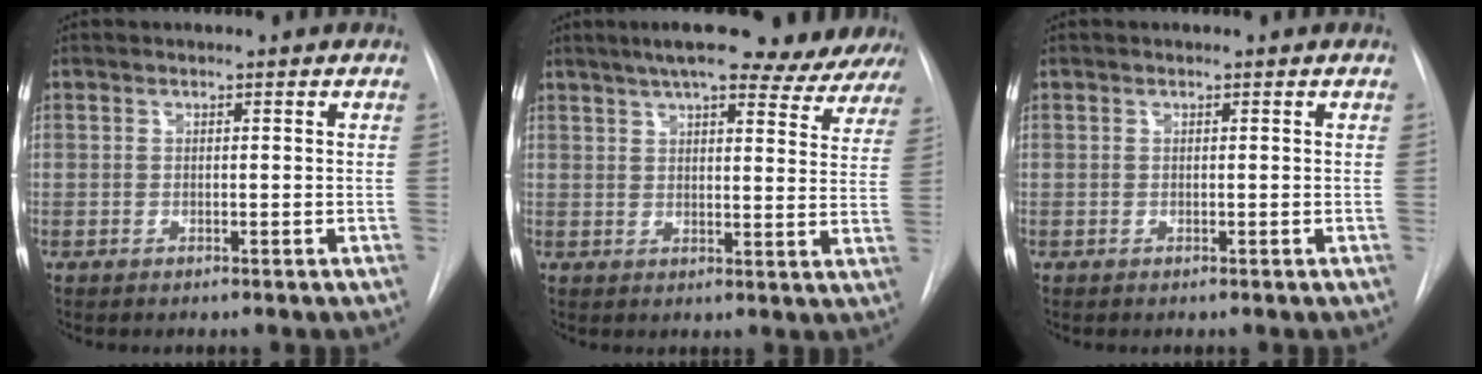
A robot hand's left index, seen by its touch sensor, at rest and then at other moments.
{"total": 23.0, "force": [20.1, 3.1, 10.8], "torque": [-0.156, -0.009, 0.240]}
{"total": 0.0}